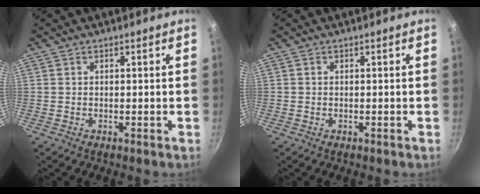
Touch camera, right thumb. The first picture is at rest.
{"total": 0.0}